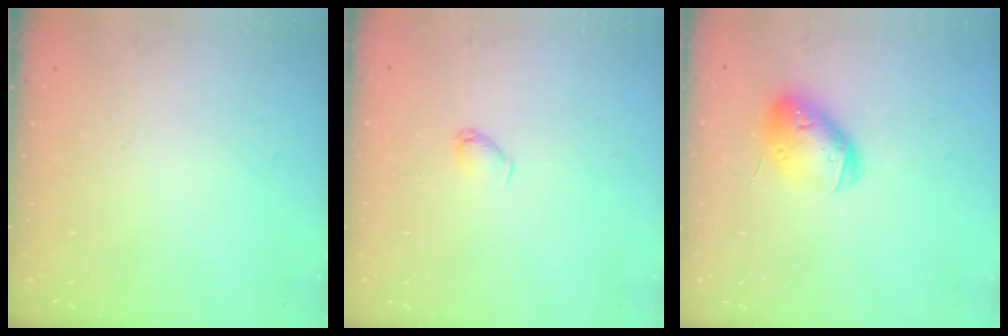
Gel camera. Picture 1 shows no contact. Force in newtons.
{"total": 3.1, "press": 3.0, "slide": 0.6}
{"total": 12.6, "press": 12.4, "slide": 1.9}